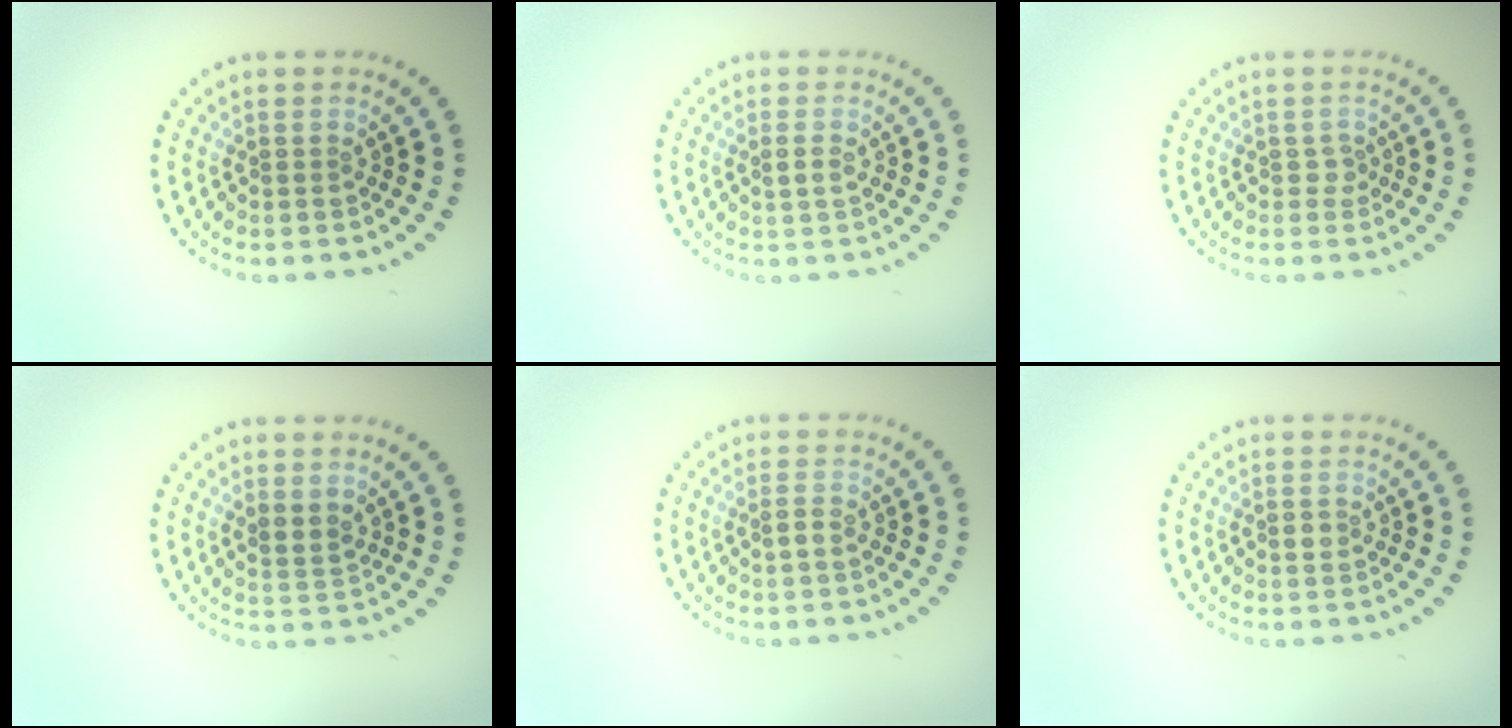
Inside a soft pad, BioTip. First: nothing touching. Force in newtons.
{"total": 1.2, "press": 1.1, "slide": 0.3}
{"total": 0.9, "press": 0.7, "slide": 0.5}
{"total": 1.6, "press": 1.3, "slide": 1.0}
{"total": 1.0, "press": 1.0, "slide": 0.3}
{"total": 1.0, "press": 1.0, "slide": 0.3}